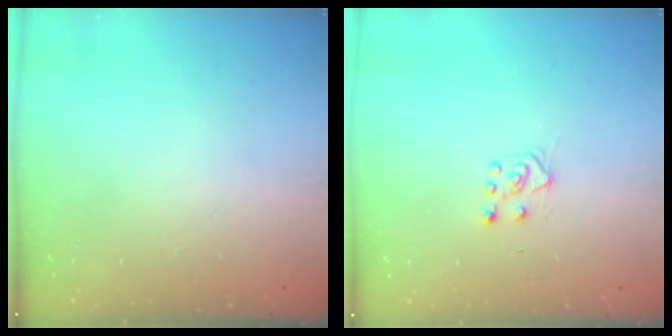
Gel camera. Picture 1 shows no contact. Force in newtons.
{"total": 6.1, "press": 6.1, "slide": 0.5}